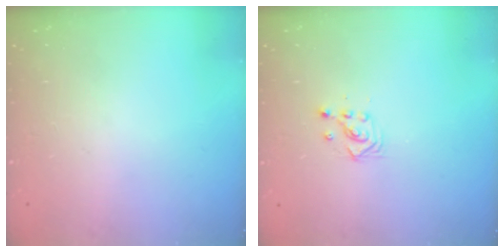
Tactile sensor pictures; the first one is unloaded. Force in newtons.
{"total": 3.4, "press": 3.3, "slide": 0.3}